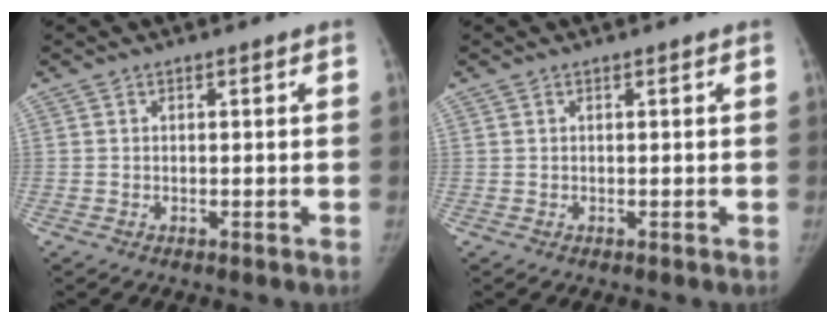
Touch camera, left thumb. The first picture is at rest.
{"total": 0.0}